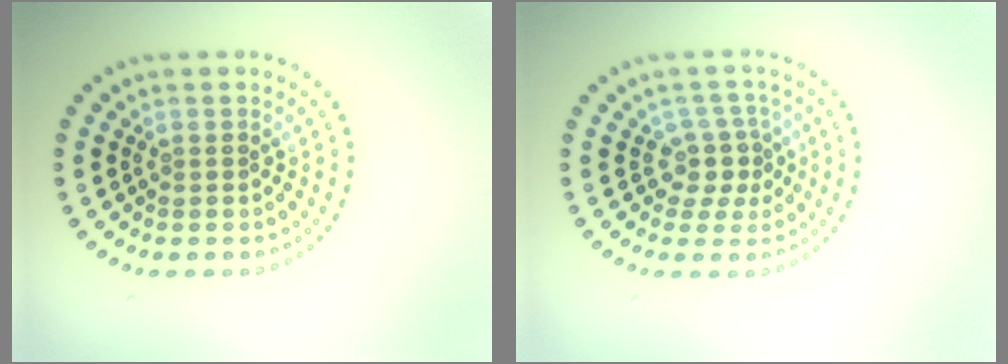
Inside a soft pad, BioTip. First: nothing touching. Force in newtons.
{"total": 2.5, "press": 1.8, "slide": 1.7}